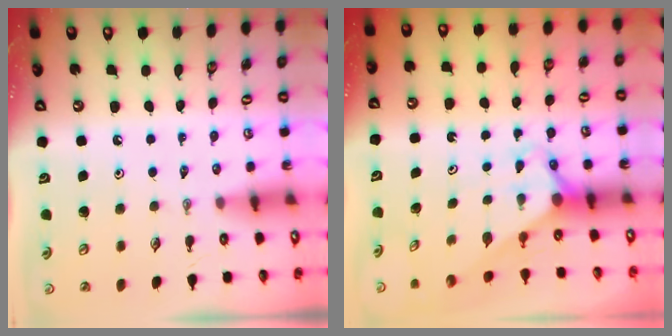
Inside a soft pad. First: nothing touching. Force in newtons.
{"total": 2.8, "press": 2.8, "slide": 0.1}